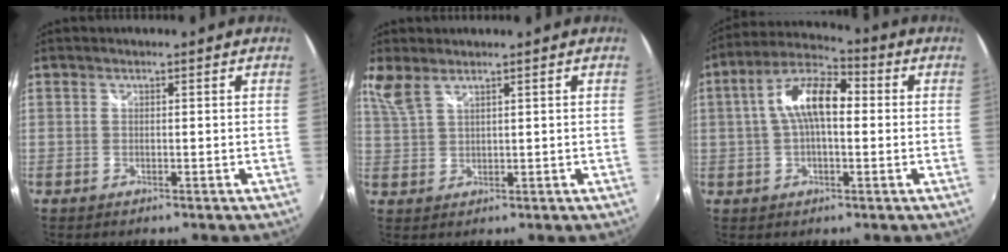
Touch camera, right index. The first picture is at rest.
{"total": 3.6, "force": [2.8, 0.9, 2.1], "torque": [-0.049, 0.003, 0.062]}
{"total": 11.0, "force": [1.0, 4.9, 9.8], "torque": [-0.188, 0.026, 0.012]}